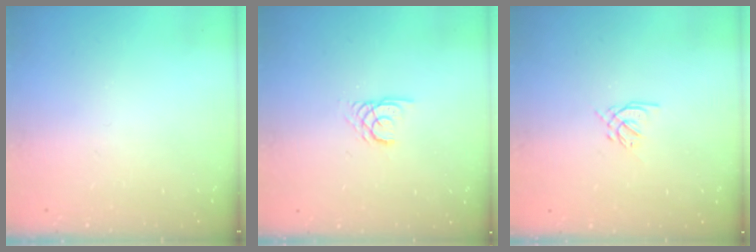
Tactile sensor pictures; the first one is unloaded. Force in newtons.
{"total": 2.2, "press": 2.2, "slide": 0.1}
{"total": 1.2, "press": 1.1, "slide": 0.5}